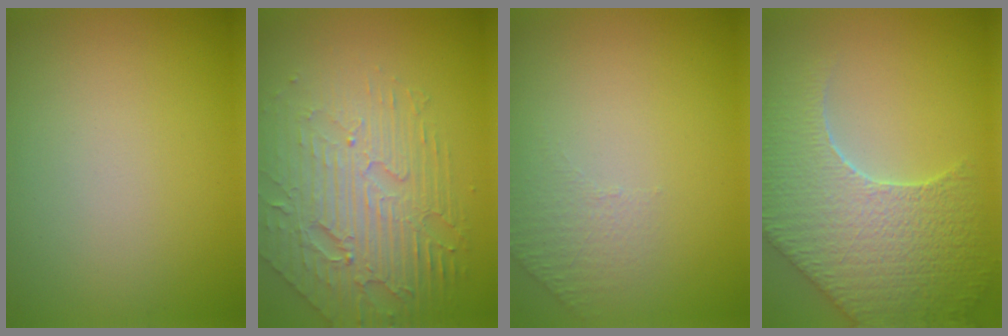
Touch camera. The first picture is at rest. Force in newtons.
{"total": 6.2, "press": 4.6, "slide": 4.1}
{"total": 1.2, "press": 0.7, "slide": 0.9}
{"total": 8.5, "press": 6.3, "slide": 5.8}